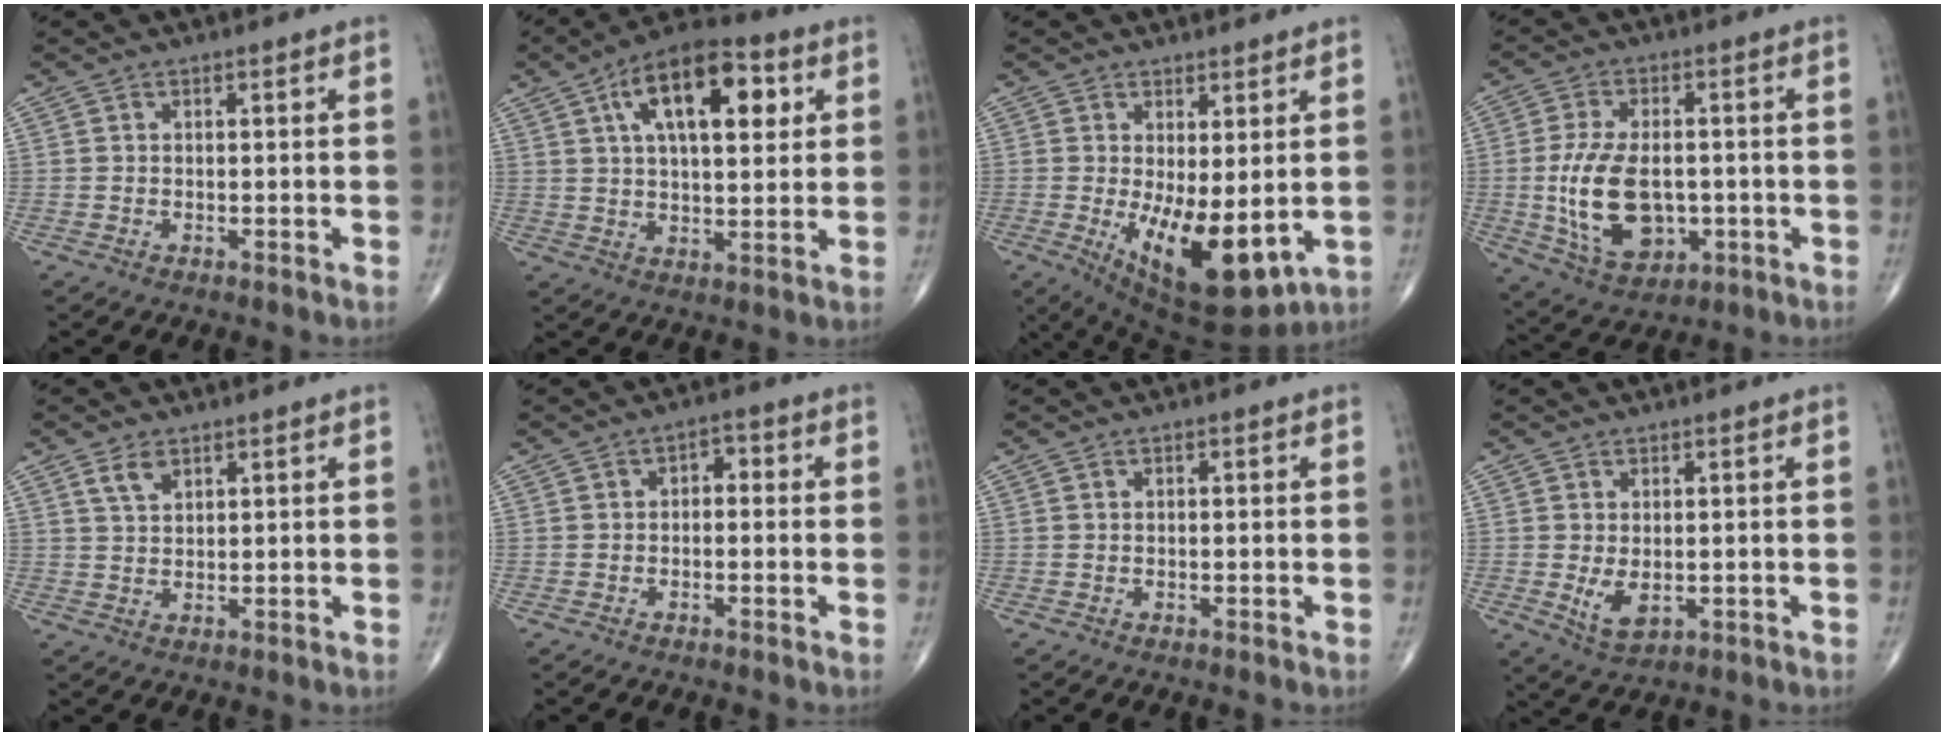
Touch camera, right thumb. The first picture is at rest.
{"total": 16.8, "force": [5.8, 7.8, 13.7], "torque": [-0.194, 0.005, 0.088]}
{"total": 13.0, "force": [-1.7, 5.4, 11.7], "torque": [-0.178, -0.030, -0.005]}
{"total": 14.3, "force": [-1.6, 8.5, 11.4], "torque": [-0.203, -0.004, -0.012]}
{"total": 3.3, "force": [2.0, 1.8, 2.0], "torque": [-0.032, -0.008, 0.043]}
{"total": 2.7, "force": [-0.2, 1.8, 2.0], "torque": [-0.009, 0.015, -0.014]}
{"total": 0.0}
{"total": 4.6, "force": [-0.5, 2.6, 3.8], "torque": [-0.062, -0.012, 0.003]}